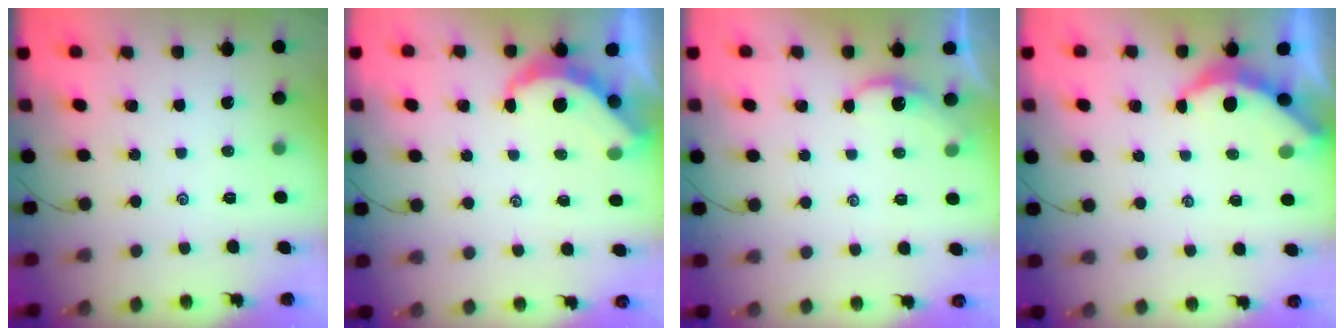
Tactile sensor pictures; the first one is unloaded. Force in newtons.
{"total": 5.5, "press": 5.5, "slide": 0.3}
{"total": 1.3, "press": 1.3, "slide": 0.2}
{"total": 4.9, "press": 4.9, "slide": 0.4}